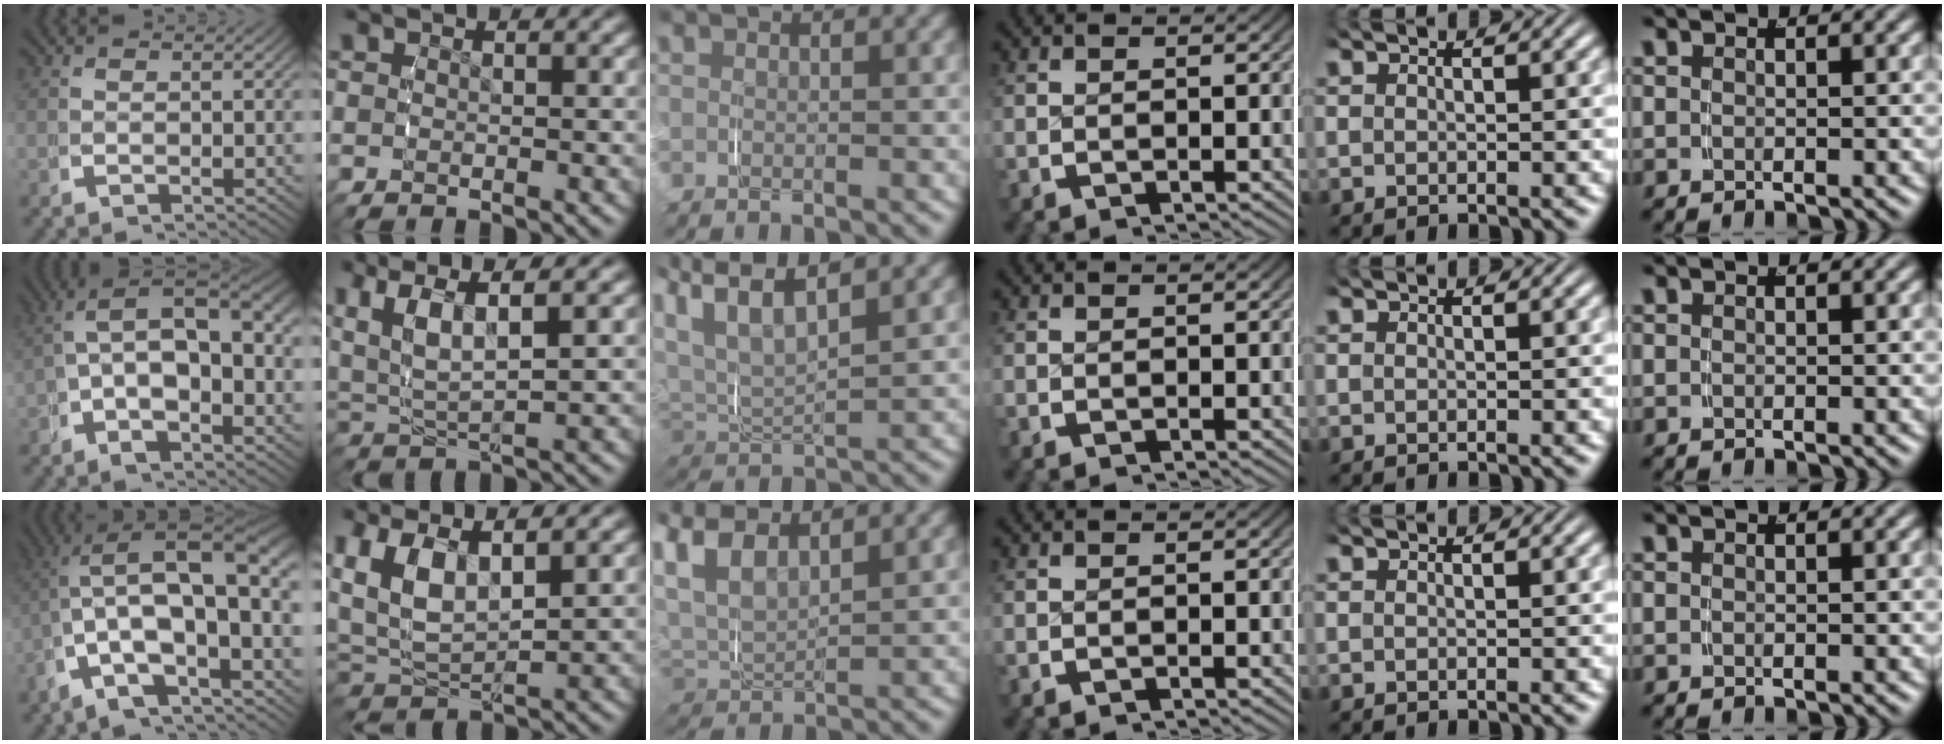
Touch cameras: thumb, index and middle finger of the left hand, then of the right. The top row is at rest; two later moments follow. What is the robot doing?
{"motion": "grasp_and_lifting", "object": "shirt"}